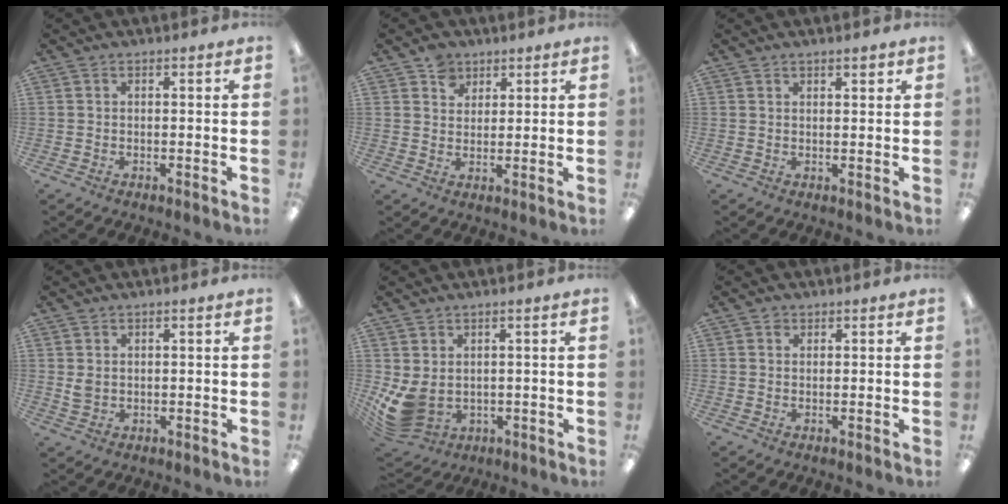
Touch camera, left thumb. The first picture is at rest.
{"total": 4.7, "force": [3.1, 3.4, 0.9], "torque": [-0.014, -0.006, 0.057]}
{"total": 1.6, "force": [1.3, 0.5, 0.8], "torque": [-0.008, -0.005, 0.022]}
{"total": 2.2, "force": [0.9, 1.5, 1.4], "torque": [-0.029, 0.003, 0.016]}
{"total": 6.6, "force": [0.6, 4.6, 4.7], "torque": [-0.122, -0.017, 0.013]}
{"total": 1.2, "force": [0.8, 0.8, 0.3], "torque": [-0.007, 0.001, 0.016]}